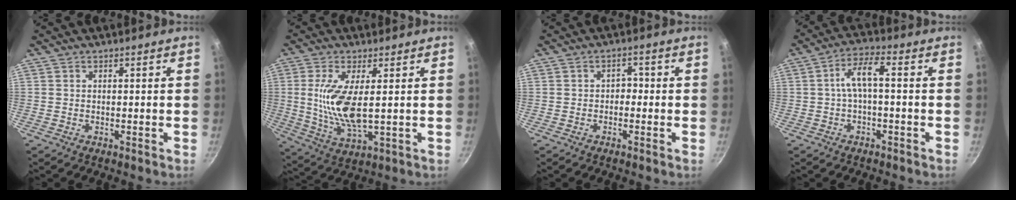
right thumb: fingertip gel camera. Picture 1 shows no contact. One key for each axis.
{"total": 11.1, "fx": 1.3, "fy": 3.9, "fz": 10.3, "tx": -0.209, "ty": -0.017, "tz": 0.031}
{"total": 2.1, "fx": -0.5, "fy": 1.6, "fz": 1.3, "tx": -0.007, "ty": 0.010, "tz": -0.011}
{"total": 5.6, "fx": -0.5, "fy": 1.9, "fz": 5.3, "tx": -0.112, "ty": 0.030, "tz": -0.013}